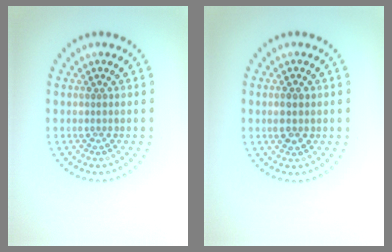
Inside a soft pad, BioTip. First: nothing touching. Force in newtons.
{"total": 1.6, "press": 1.6, "slide": 0.1}